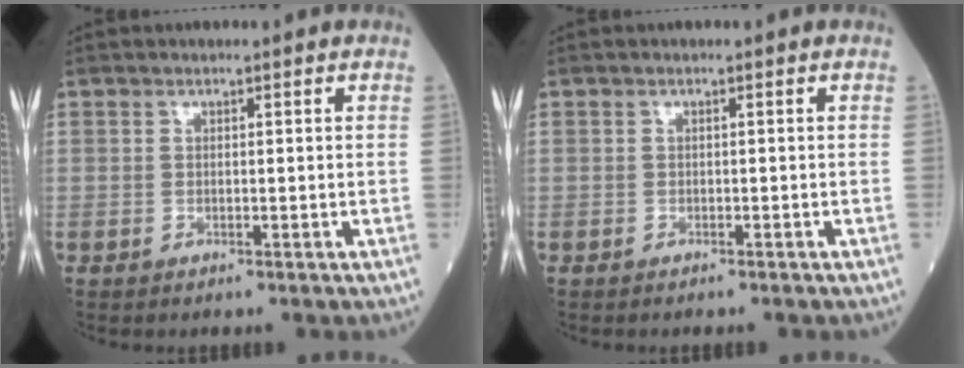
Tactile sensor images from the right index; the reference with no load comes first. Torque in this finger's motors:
{"motor_torque": [-0.19, -0.09, 0.08, 0.01]}